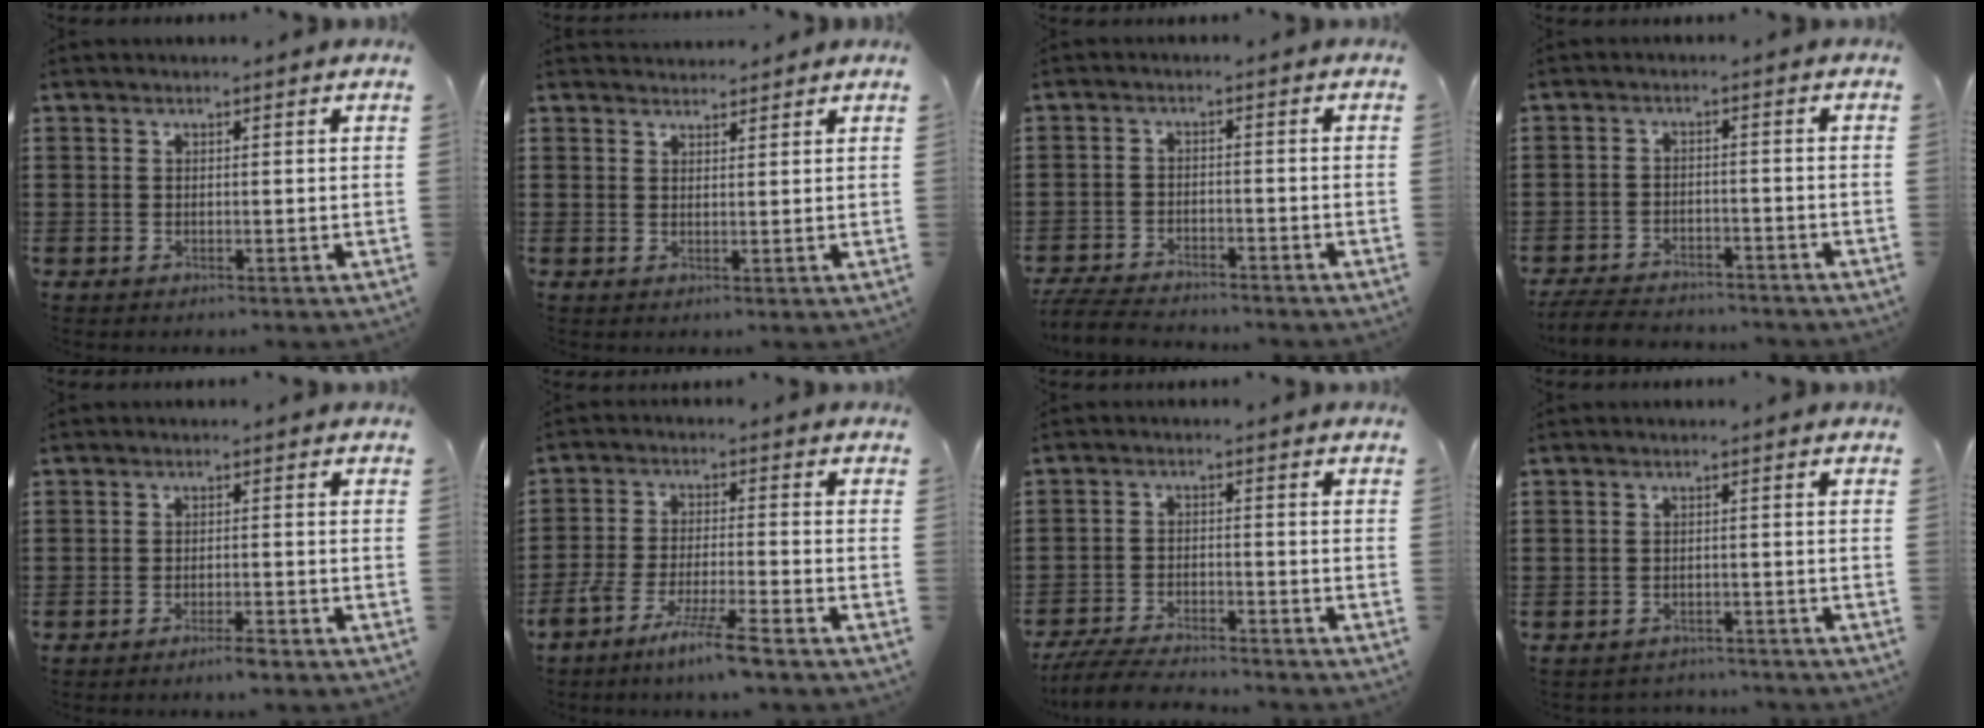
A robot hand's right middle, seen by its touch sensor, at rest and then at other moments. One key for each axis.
{"total": 1.8, "fx": 1.8, "fy": 0.4, "fz": -0.1, "tx": -0.002, "ty": 0.004, "tz": 0.035}
{"total": 4.5, "fx": -4.4, "fy": 0.4, "fz": 0.8, "tx": -0.027, "ty": -0.003, "tz": -0.092}
{"total": 4.7, "fx": -4.6, "fy": 0.6, "fz": 0.8, "tx": -0.025, "ty": 0.001, "tz": -0.095}
{"total": 2.2, "fx": -1.8, "fy": 0.0, "fz": 1.2, "tx": -0.022, "ty": -0.001, "tz": -0.033}
{"total": 7.1, "fx": -6.0, "fy": -0.4, "fz": 3.8, "tx": -0.081, "ty": -0.017, "tz": -0.114}
{"total": 5.8, "fx": -5.5, "fy": 0.4, "fz": 1.7, "tx": -0.044, "ty": -0.006, "tz": -0.109}
{"total": 2.0, "fx": -1.9, "fy": 0.2, "fz": -0.3, "tx": -0.002, "ty": -0.003, "tz": -0.044}